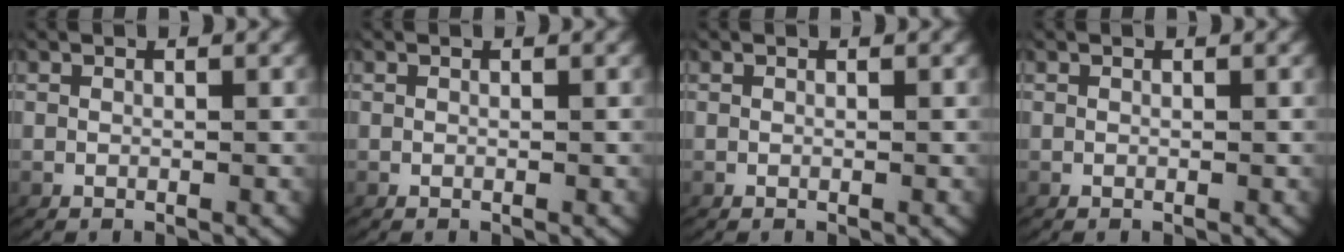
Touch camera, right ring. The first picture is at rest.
{"total": 0.0}
{"total": 0.8, "force": [0.0, -0.7, -0.4], "torque": [0.000, -0.009, 0.009]}
{"total": 0.0}